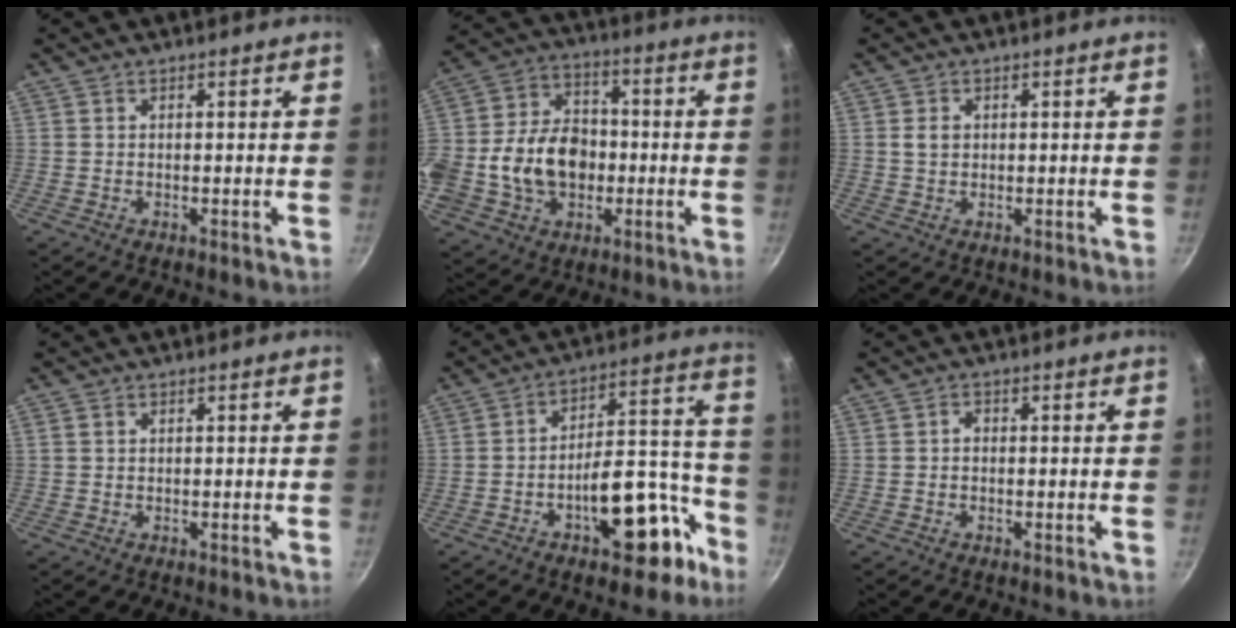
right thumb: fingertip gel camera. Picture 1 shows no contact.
{"total": 19.6, "force": [-2.9, 15.0, 12.3], "torque": [-0.220, 0.041, -0.051]}
{"total": 2.1, "force": [0.4, 1.7, 1.3], "torque": [-0.016, 0.001, 0.006]}
{"total": 0.8, "force": [0.2, 0.7, 0.4], "torque": [-0.005, 0.003, 0.002]}
{"total": 17.1, "force": [-8.3, 8.0, 12.6], "torque": [-0.118, 0.088, -0.114]}
{"total": 1.2, "force": [-0.2, 0.9, 0.7], "torque": [-0.010, 0.006, -0.005]}